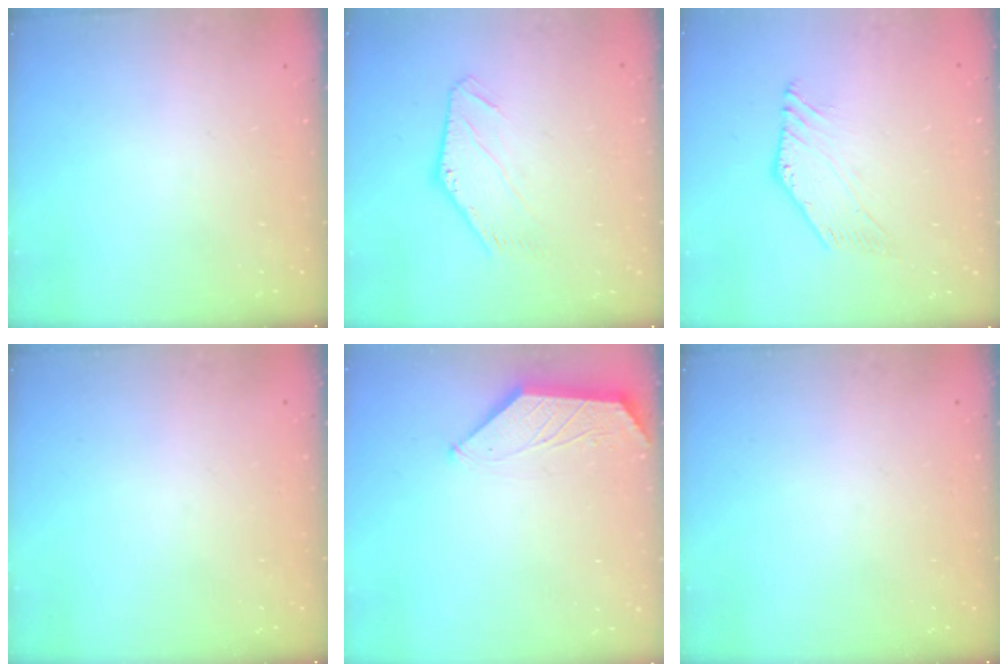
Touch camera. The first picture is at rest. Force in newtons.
{"total": 0.6, "press": 0.6, "slide": 0.1}
{"total": 1.8, "press": 1.8, "slide": 0.5}
{"total": 0.0}
{"total": 1.1, "press": 1.1, "slide": 0.3}
{"total": 0.0}